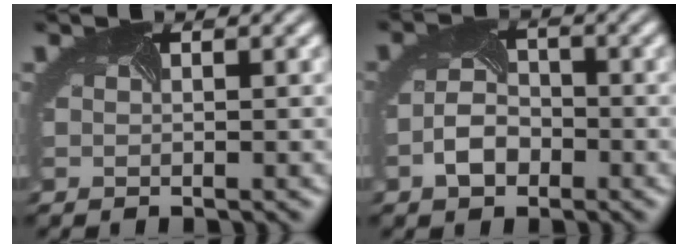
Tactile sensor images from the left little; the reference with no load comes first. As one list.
[{"total": 3.1, "force": [-1.6, 2.1, 1.7], "torque": [-0.037, -0.002, -0.033]}]